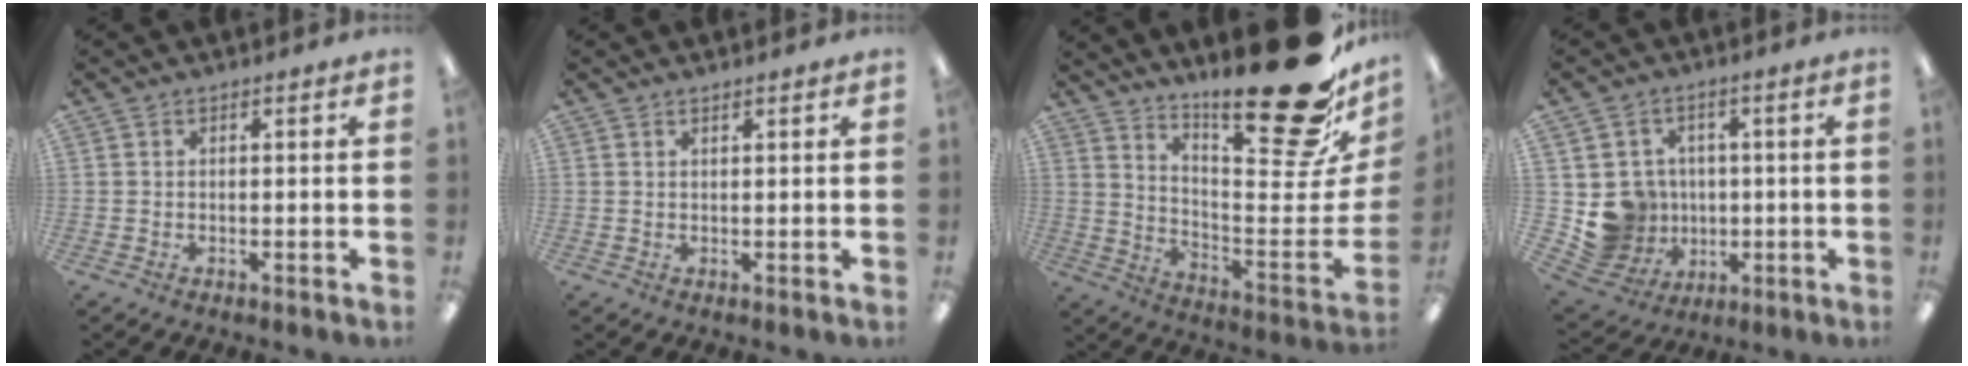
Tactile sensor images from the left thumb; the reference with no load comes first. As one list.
[{"total": 0.9, "force": [0.8, 0.0, 0.3], "torque": [-0.007, -0.001, 0.015]}, {"total": 27.3, "force": [19.2, 7.2, 18.0], "torque": [-0.233, -0.139, 0.309]}, {"total": 8.8, "force": [0.3, 8.8, 1.1], "torque": [-0.048, -0.002, 0.023]}]